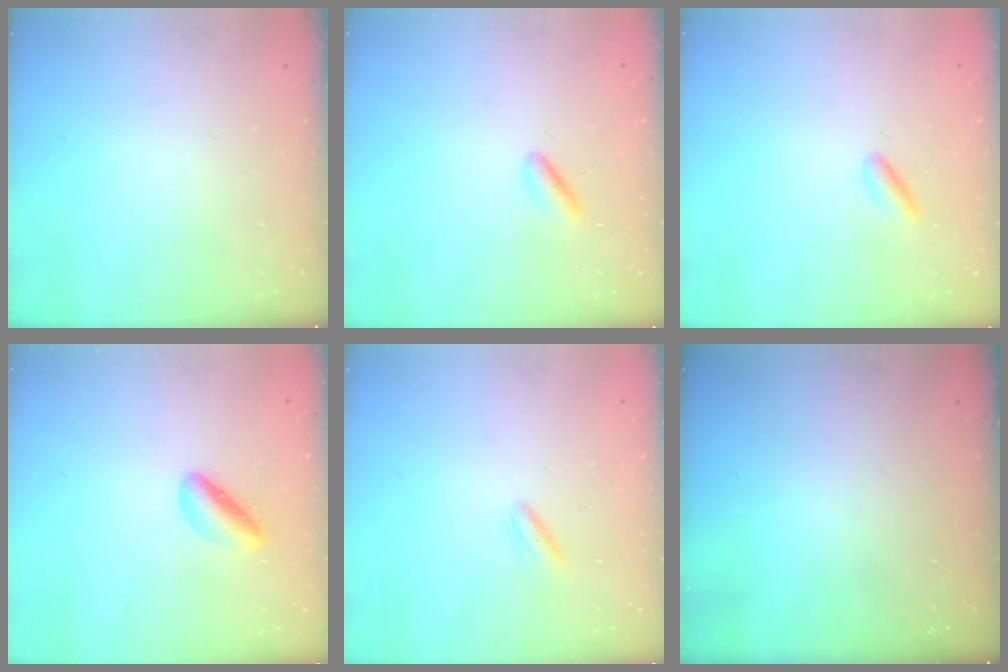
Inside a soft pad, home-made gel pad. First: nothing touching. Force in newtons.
{"total": 2.7, "press": 2.6, "slide": 0.7}
{"total": 2.0, "press": 2.0, "slide": 0.3}
{"total": 3.9, "press": 3.8, "slide": 1.0}
{"total": 3.5, "press": 3.4, "slide": 1.1}
{"total": 0.0}